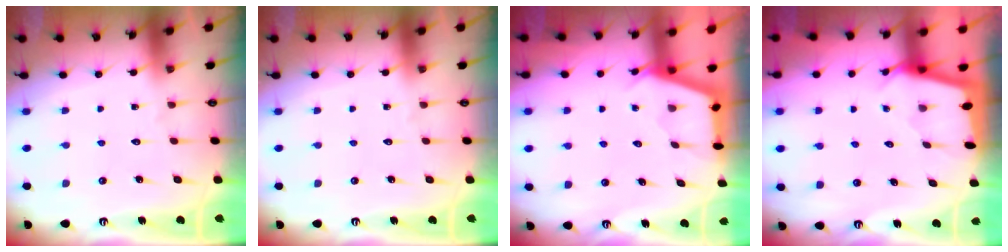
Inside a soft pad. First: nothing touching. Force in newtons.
{"total": 0.0}
{"total": 2.7, "press": 2.7, "slide": 0.3}
{"total": 2.2, "press": 2.2, "slide": 0.3}